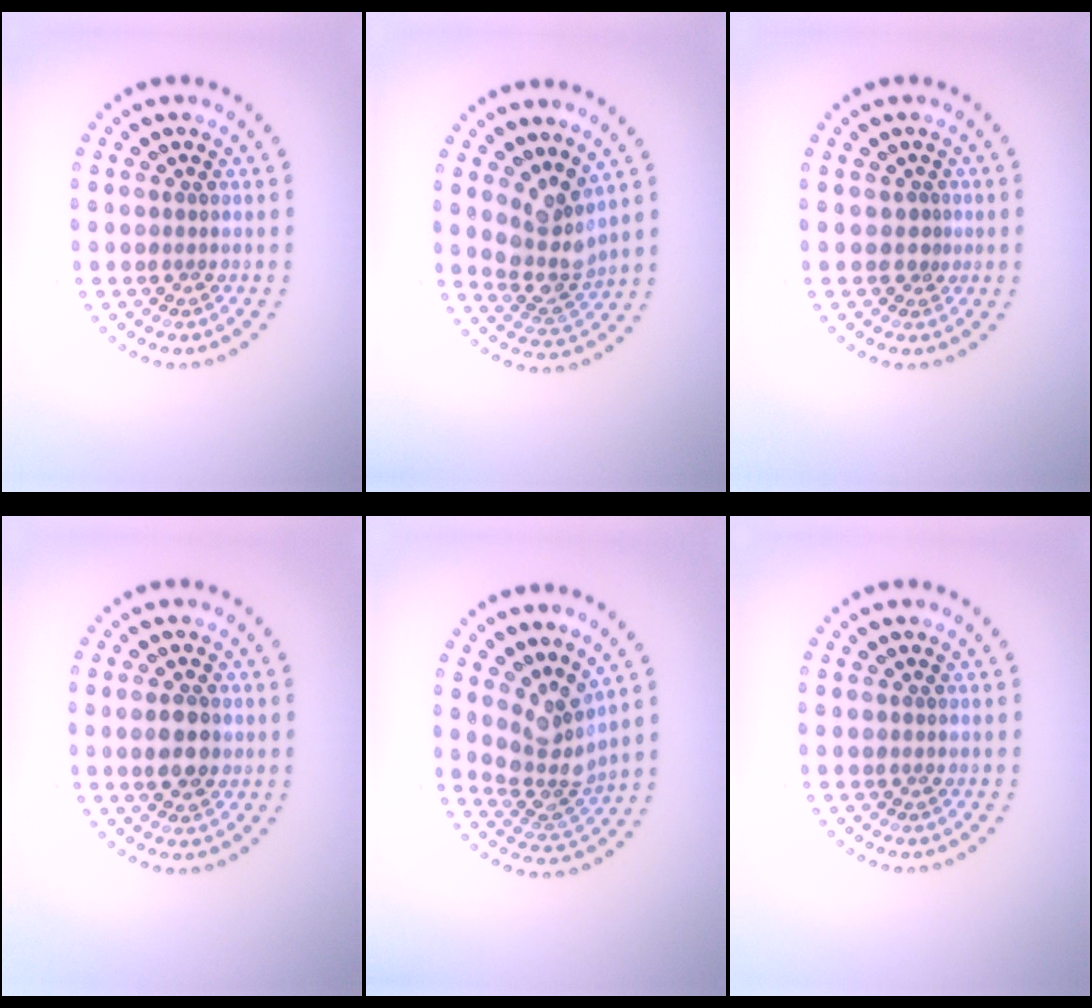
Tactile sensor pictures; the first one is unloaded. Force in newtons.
{"total": 3.4, "press": 2.5, "slide": 2.3}
{"total": 0.9, "press": 0.7, "slide": 0.7}
{"total": 3.4, "press": 3.4, "slide": 0.1}
{"total": 3.6, "press": 2.6, "slide": 2.5}
{"total": 0.0}